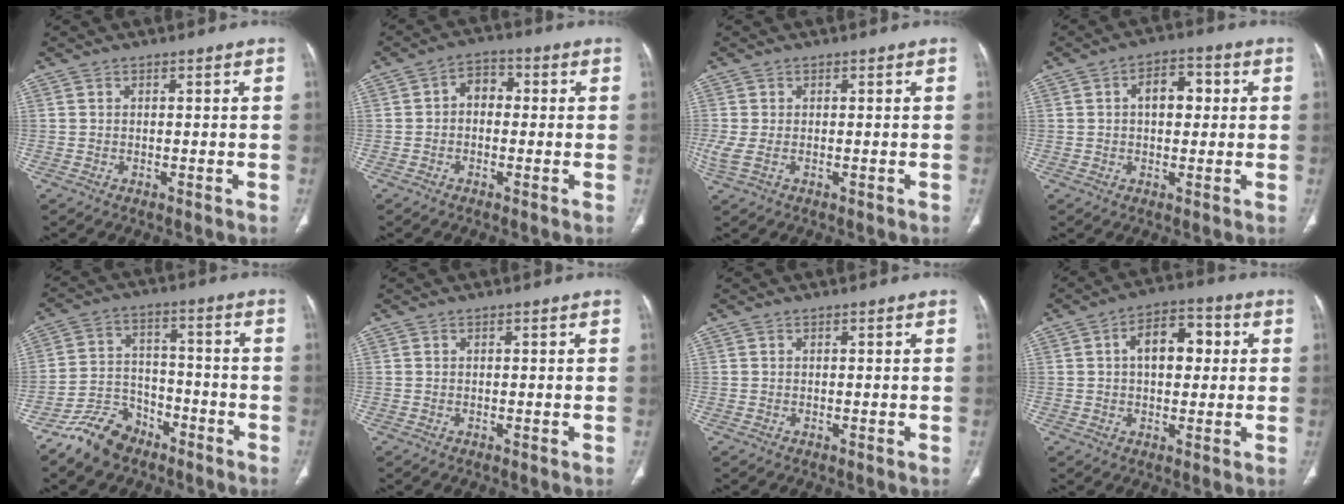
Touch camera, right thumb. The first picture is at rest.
{"total": 4.6, "force": [0.0, 3.4, 3.1], "torque": [-0.029, 0.018, -0.014]}
{"total": 3.1, "force": [-0.5, 1.7, 2.5], "torque": [-0.081, -0.001, -0.006]}
{"total": 6.7, "force": [1.1, 4.1, 5.2], "torque": [-0.058, 0.015, 0.010]}
{"total": 9.8, "force": [-7.3, 5.8, 3.0], "torque": [-0.039, 0.057, -0.139]}
{"total": 0.0}
{"total": 0.0}
{"total": 9.6, "force": [1.7, 5.7, 7.5], "torque": [-0.090, 0.021, 0.021]}